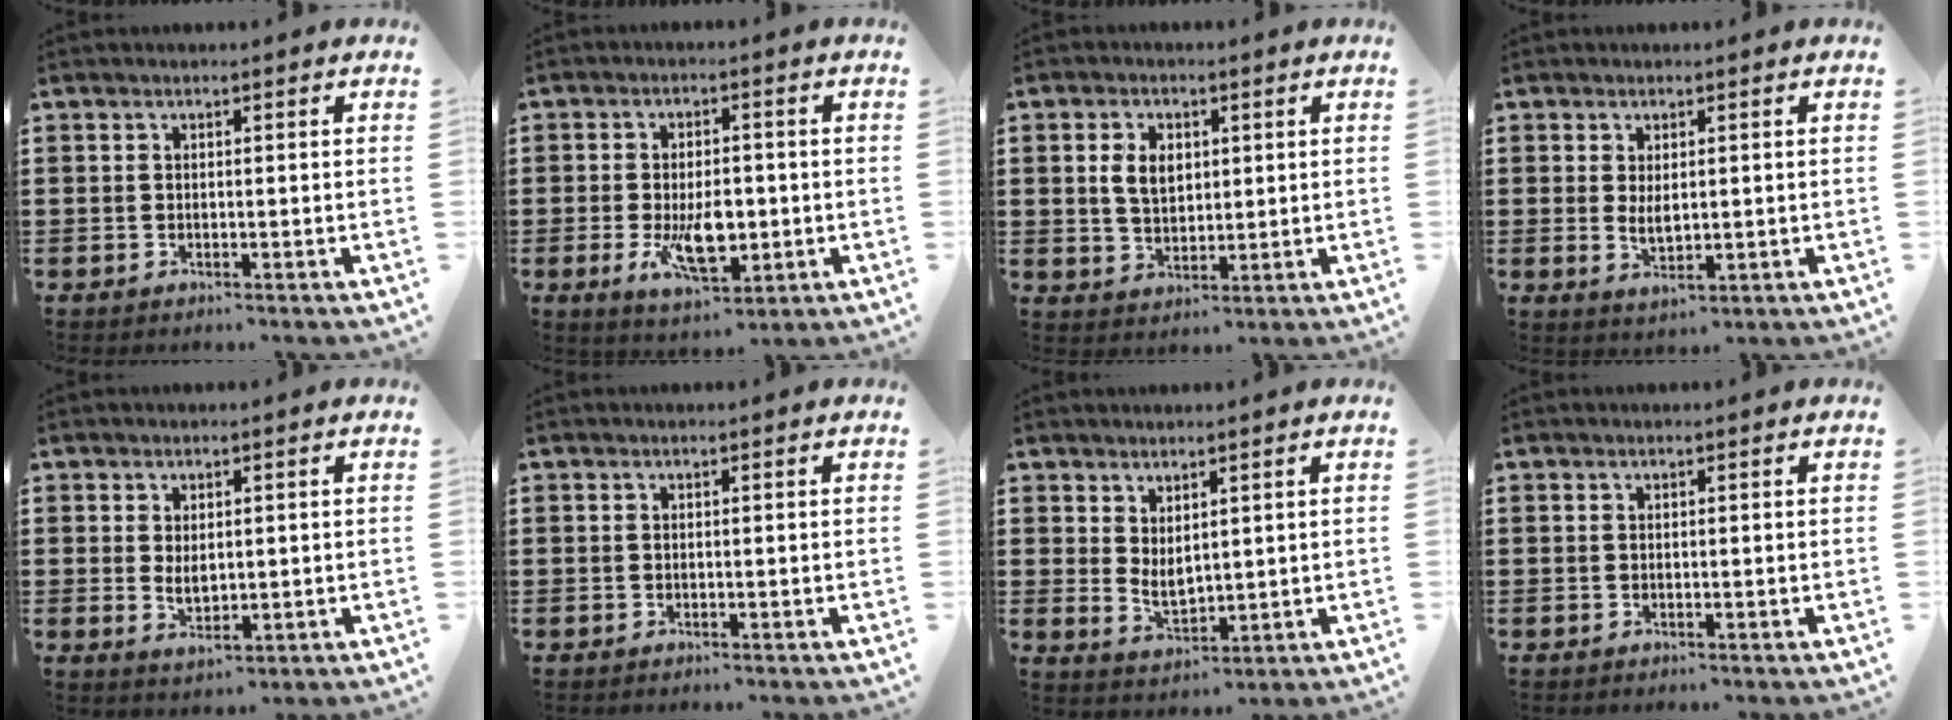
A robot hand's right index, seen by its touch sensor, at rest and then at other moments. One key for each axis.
{"total": 7.7, "fx": -1.5, "fy": 3.8, "fz": 6.5, "tx": -0.112, "ty": -0.006, "tz": -0.027}
{"total": 4.7, "fx": 0.9, "fy": 3.2, "fz": 3.4, "tx": -0.074, "ty": 0.006, "tz": 0.011}
{"total": 2.9, "fx": 0.4, "fy": 1.3, "fz": 2.6, "tx": -0.052, "ty": 0.003, "tz": 0.007}
{"total": 2.6, "fx": 0.5, "fy": 1.3, "fz": 2.2, "tx": -0.044, "ty": 0.005, "tz": 0.008}
{"total": 0.0}
{"total": 2.9, "fx": 1.6, "fy": 1.5, "fz": 1.9, "tx": -0.039, "ty": 0.000, "tz": 0.032}
{"total": 0.0}